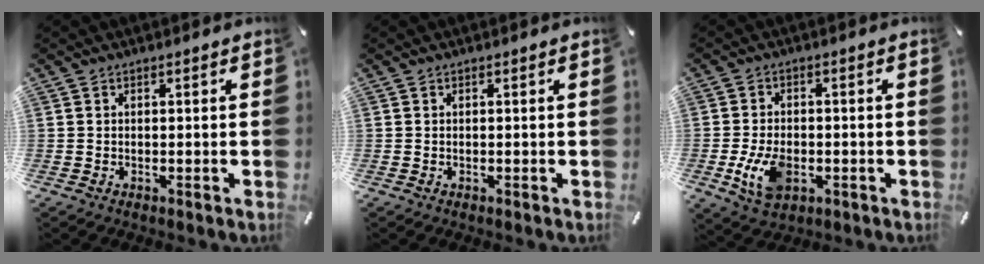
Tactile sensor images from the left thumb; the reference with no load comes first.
{"total": 0.0}
{"total": 8.1, "force": [-2.2, 5.4, 5.7], "torque": [-0.121, 0.002, -0.041]}